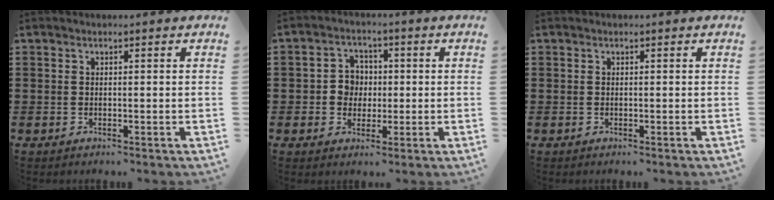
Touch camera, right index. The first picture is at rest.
{"total": 4.3, "force": [-0.1, 3.9, 1.8], "torque": [-0.048, 0.011, -0.005]}
{"total": 0.0}